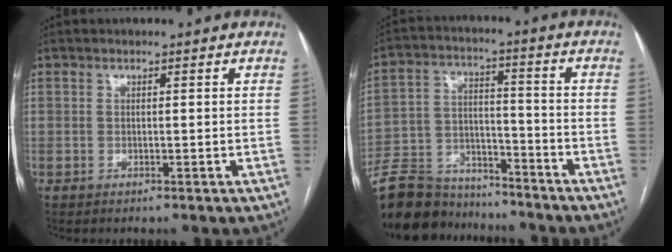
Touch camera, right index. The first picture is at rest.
{"total": 15.5, "force": [-14.0, 5.5, 3.9], "torque": [-0.083, 0.018, -0.233]}